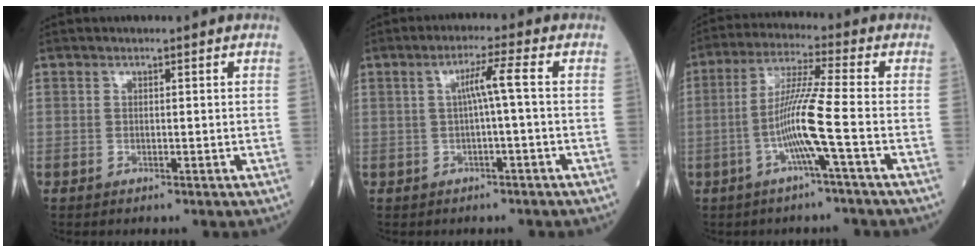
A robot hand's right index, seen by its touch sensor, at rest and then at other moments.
{"total": 3.8, "force": [0.0, -0.6, 3.8], "torque": [-0.067, 0.010, 0.003]}
{"total": 8.8, "force": [-2.6, -1.5, 8.3], "torque": [-0.166, 0.002, -0.053]}